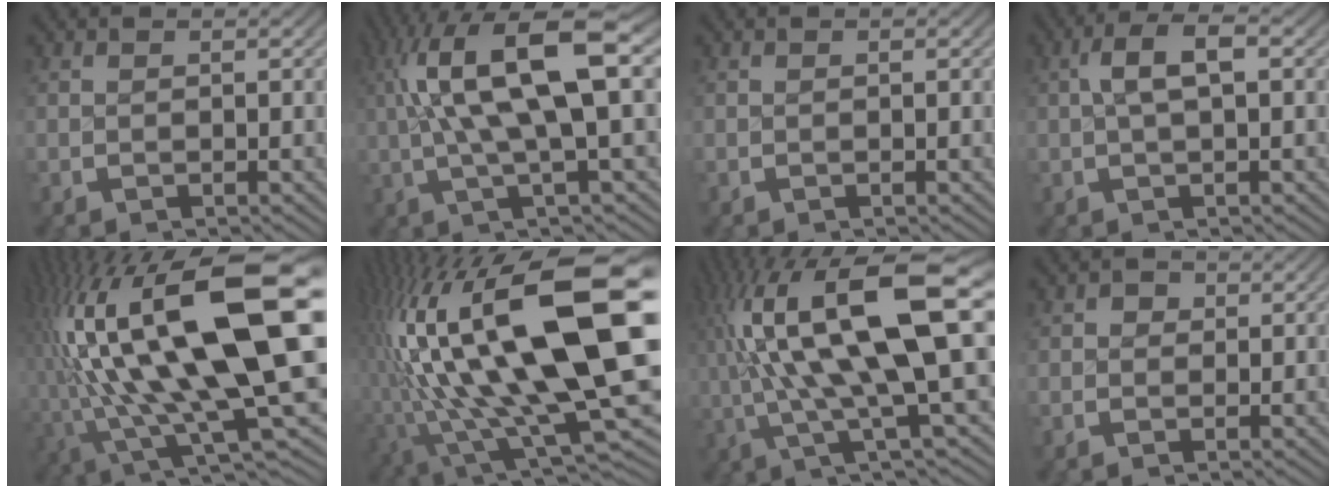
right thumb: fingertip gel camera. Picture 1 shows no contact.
{"total": 11.6, "force": [1.7, 5.0, 10.3], "torque": [-0.188, 0.000, 0.024]}
{"total": 0.0}
{"total": 3.9, "force": [0.8, 1.6, 3.5], "torque": [-0.063, 0.010, 0.011]}
{"total": 21.4, "force": [0.2, 10.5, 18.6], "torque": [-0.342, -0.047, 0.031]}
{"total": 23.3, "force": [-1.2, 11.4, 20.2], "torque": [-0.371, -0.062, 0.015]}
{"total": 17.4, "force": [1.6, 7.7, 15.5], "torque": [-0.281, -0.017, 0.033]}
{"total": 1.5, "force": [0.2, 1.4, 0.5], "torque": [-0.006, -0.004, 0.000]}